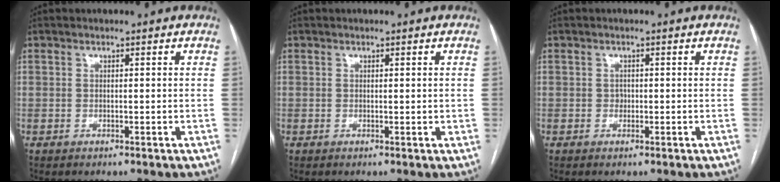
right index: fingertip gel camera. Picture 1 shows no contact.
{"total": 0.7, "force": [0.2, 0.3, 0.7], "torque": [-0.010, -0.002, 0.003]}
{"total": 0.8, "force": [-0.1, 0.8, 0.3], "torque": [-0.003, 0.003, -0.001]}